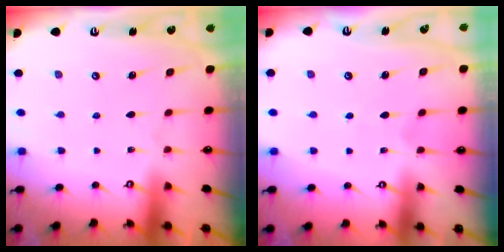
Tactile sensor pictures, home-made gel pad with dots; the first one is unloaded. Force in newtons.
{"total": 2.7, "press": 2.7, "slide": 0.3}